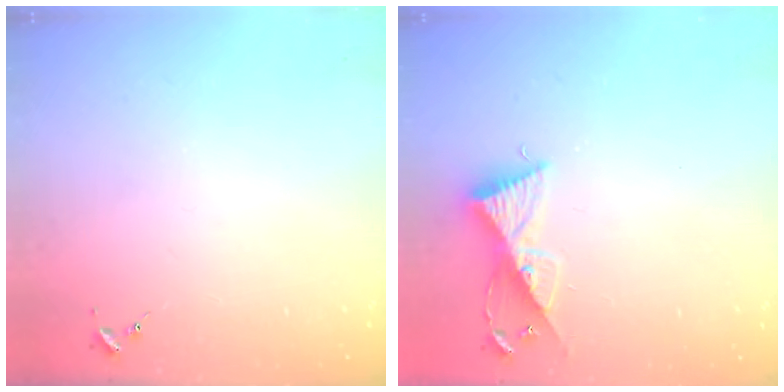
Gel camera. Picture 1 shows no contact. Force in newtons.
{"total": 9.8, "press": 9.8, "slide": 0.2}